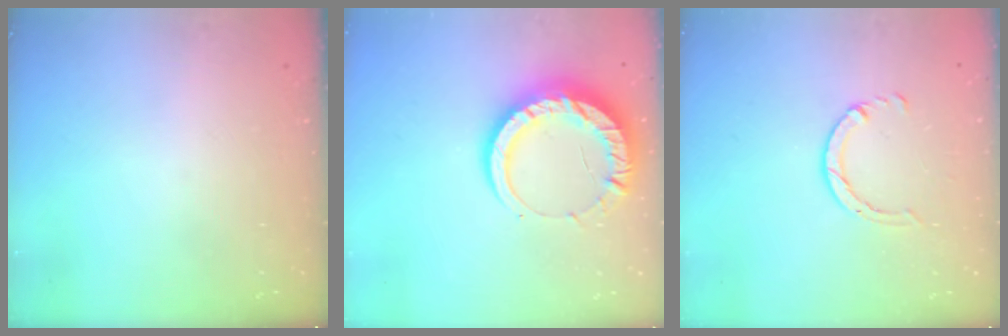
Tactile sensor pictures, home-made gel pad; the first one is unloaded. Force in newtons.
{"total": 14.4, "press": 14.4, "slide": 1.3}
{"total": 3.6, "press": 3.5, "slide": 0.4}